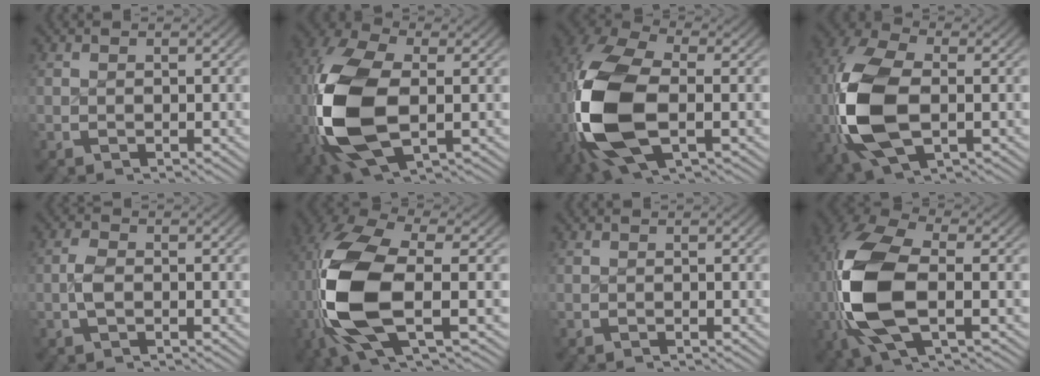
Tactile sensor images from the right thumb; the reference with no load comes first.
{"total": 14.7, "force": [-1.6, 9.3, 11.3], "torque": [-0.277, -0.050, 0.003]}
{"total": 16.4, "force": [-1.5, 10.3, 12.6], "torque": [-0.311, -0.049, 0.001]}
{"total": 13.1, "force": [-1.2, 8.5, 10.0], "torque": [-0.259, -0.039, 0.003]}
{"total": 1.7, "force": [-0.2, 1.1, 1.3], "torque": [-0.033, 0.003, -0.008]}
{"total": 15.0, "force": [-0.6, 8.0, 12.7], "torque": [-0.312, -0.042, 0.010]}
{"total": 0.0}
{"total": 13.9, "force": [-0.6, 8.2, 11.3], "torque": [-0.279, -0.035, 0.009]}